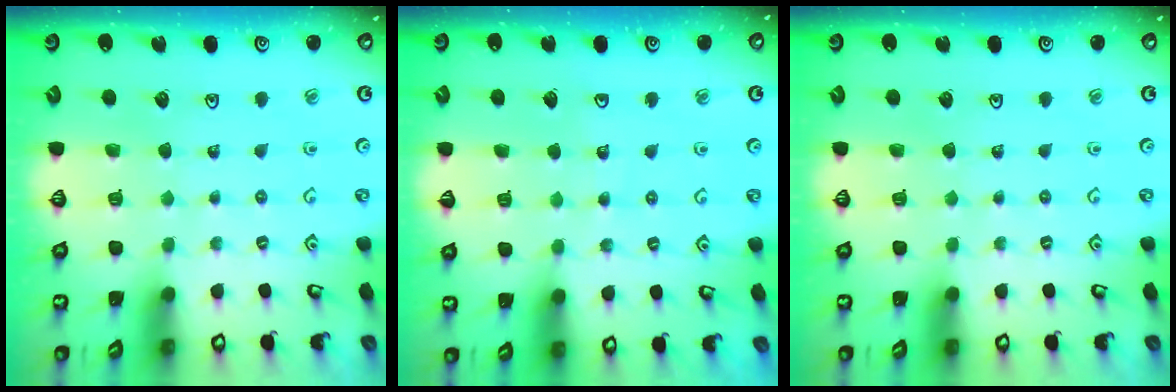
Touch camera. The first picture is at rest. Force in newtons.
{"total": 4.7, "press": 4.7, "slide": 0.5}
{"total": 0.0}